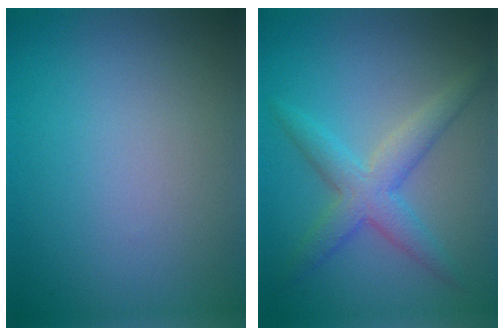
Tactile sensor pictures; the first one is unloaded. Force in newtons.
{"total": 3.9, "press": 3.9, "slide": 0.1}